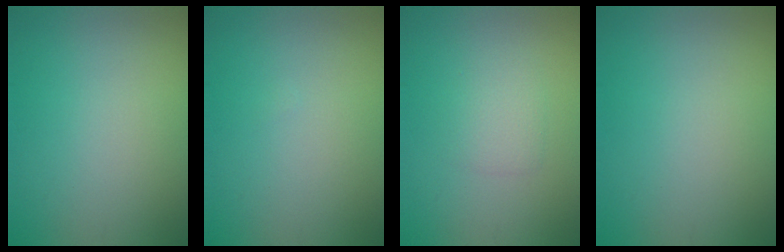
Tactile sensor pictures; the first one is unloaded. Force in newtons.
{"total": 0.0}
{"total": 1.6, "press": 1.6, "slide": 0.1}
{"total": 0.0}